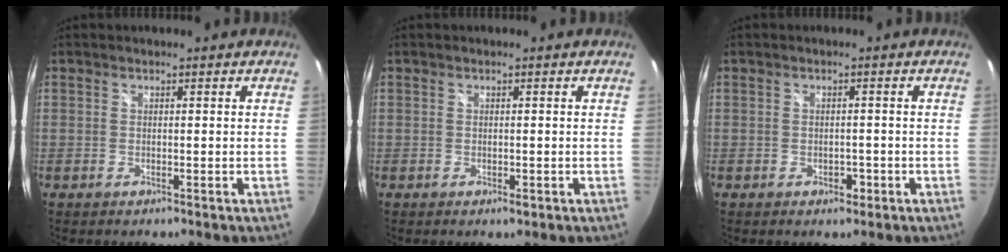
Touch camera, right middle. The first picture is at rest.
{"total": 0.9, "force": [-0.4, 0.5, 0.7], "torque": [-0.010, -0.003, -0.006]}
{"total": 1.9, "force": [-0.9, 1.4, 0.9], "torque": [-0.015, -0.001, -0.010]}